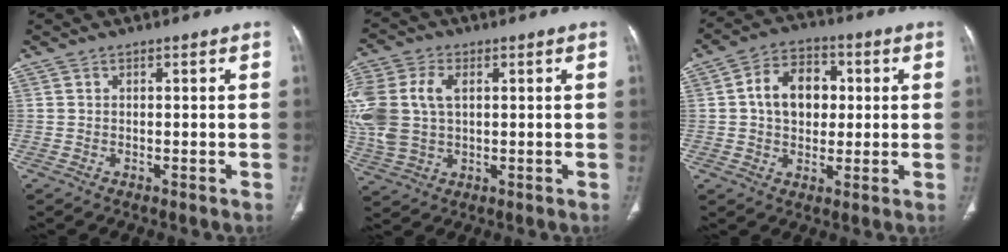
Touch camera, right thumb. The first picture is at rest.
{"total": 16.0, "force": [2.4, 10.9, 11.5], "torque": [-0.297, 0.006, 0.052]}
{"total": 10.7, "force": [1.4, 7.7, 7.2], "torque": [-0.091, 0.013, 0.017]}